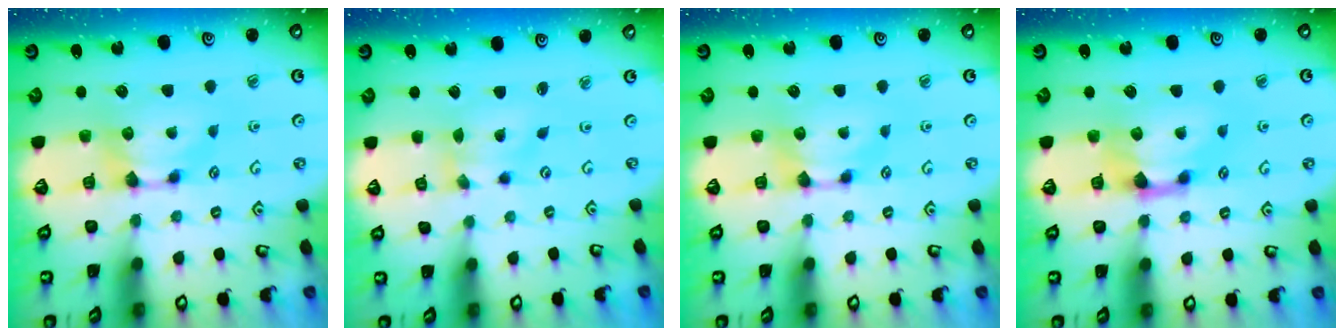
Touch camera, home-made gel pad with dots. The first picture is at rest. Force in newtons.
{"total": 1.3, "press": 0.1, "slide": 1.3}
{"total": 0.0}
{"total": 1.5, "press": 0.6, "slide": 1.4}